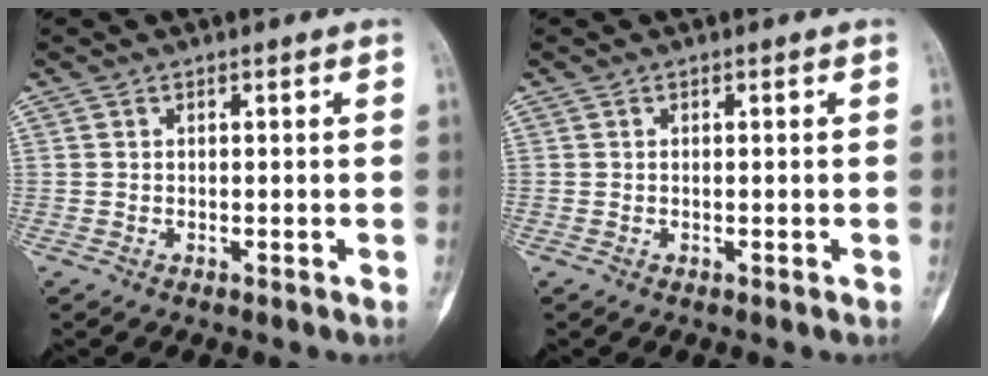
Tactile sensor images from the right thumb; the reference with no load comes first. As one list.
[{"total": 0.0}]